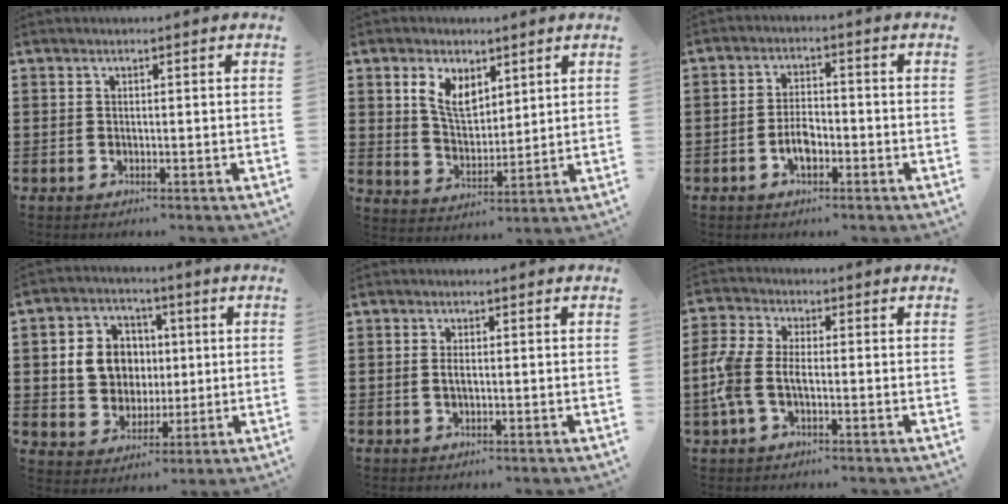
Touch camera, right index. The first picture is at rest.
{"total": 6.1, "force": [3.1, 3.5, 3.9], "torque": [-0.091, 0.012, 0.057]}
{"total": 4.1, "force": [-1.6, 2.0, 3.1], "torque": [-0.070, 0.002, -0.034]}
{"total": 8.0, "force": [1.0, 7.2, 3.4], "torque": [-0.078, 0.018, 0.017]}
{"total": 1.3, "force": [-0.1, 0.5, 1.2], "torque": [-0.023, 0.002, -0.002]}
{"total": 5.3, "force": [-1.3, 2.8, 4.3], "torque": [-0.120, -0.006, -0.035]}